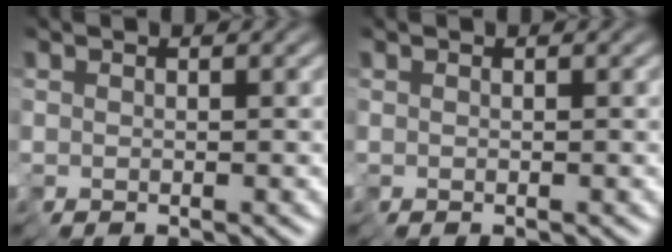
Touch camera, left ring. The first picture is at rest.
{"total": 0.0}